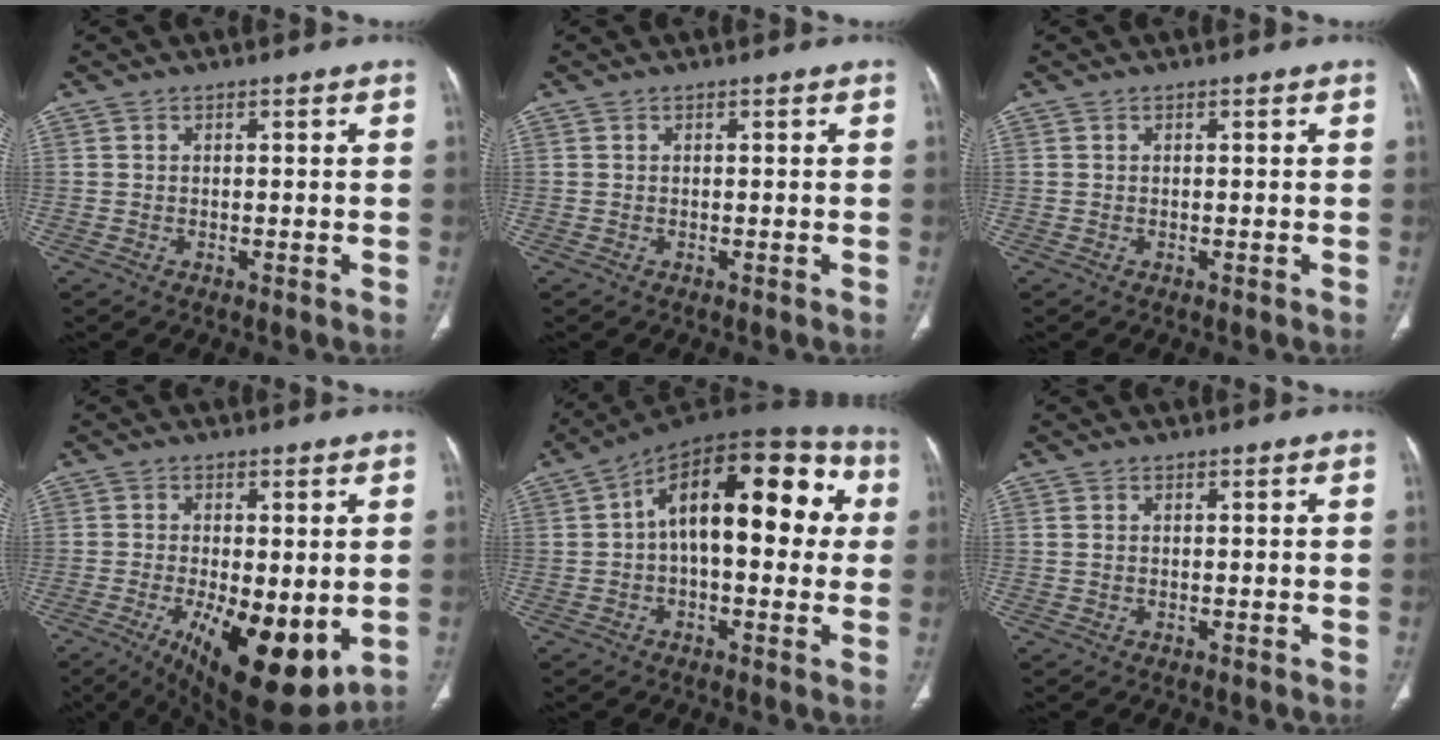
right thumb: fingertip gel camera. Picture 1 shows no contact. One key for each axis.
{"total": 0.0}
{"total": 0.0}
{"total": 17.2, "fx": -4.4, "fy": 6.8, "fz": 15.2, "tx": -0.207, "ty": -0.028, "tz": -0.047}
{"total": 21.3, "fx": 3.3, "fy": 10.6, "fz": 18.2, "tx": -0.233, "ty": 0.045, "tz": 0.034}
{"total": 0.6, "fx": 0.1, "fy": 0.4, "fz": 0.5, "tx": -0.014, "ty": 0.005, "tz": 0.006}